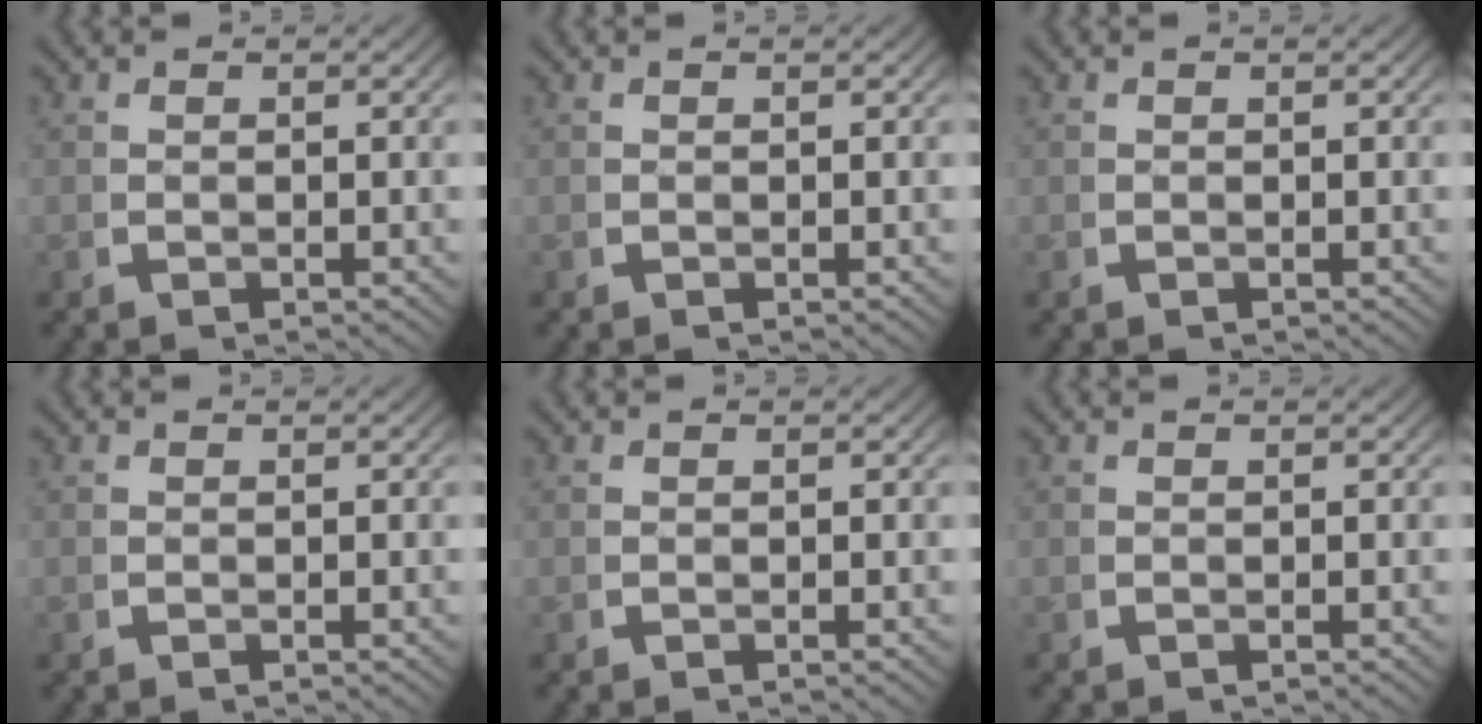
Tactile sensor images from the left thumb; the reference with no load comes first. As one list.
[{"total": 0.0}, {"total": 0.0}, {"total": 0.0}, {"total": 0.0}, {"total": 0.0}]